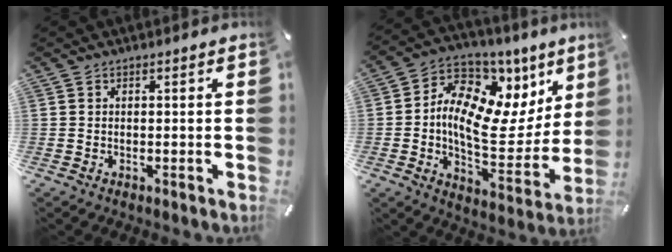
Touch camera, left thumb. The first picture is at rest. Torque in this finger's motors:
{"motor_torque": [2.47, 2.53, 0.40, -0.20, 0.21]}